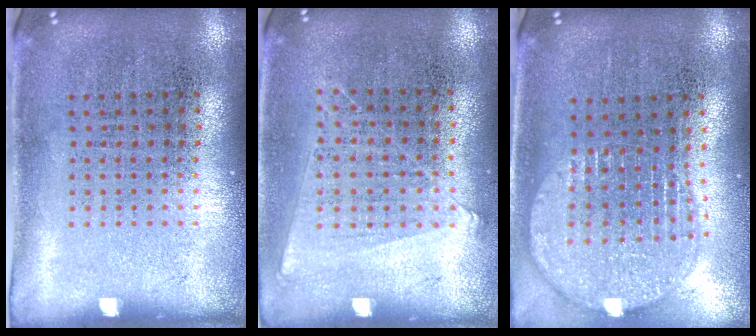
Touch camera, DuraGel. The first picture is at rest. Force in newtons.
{"total": 1.0, "press": 0.9, "slide": 0.4}
{"total": 1.9, "press": 1.6, "slide": 1.0}